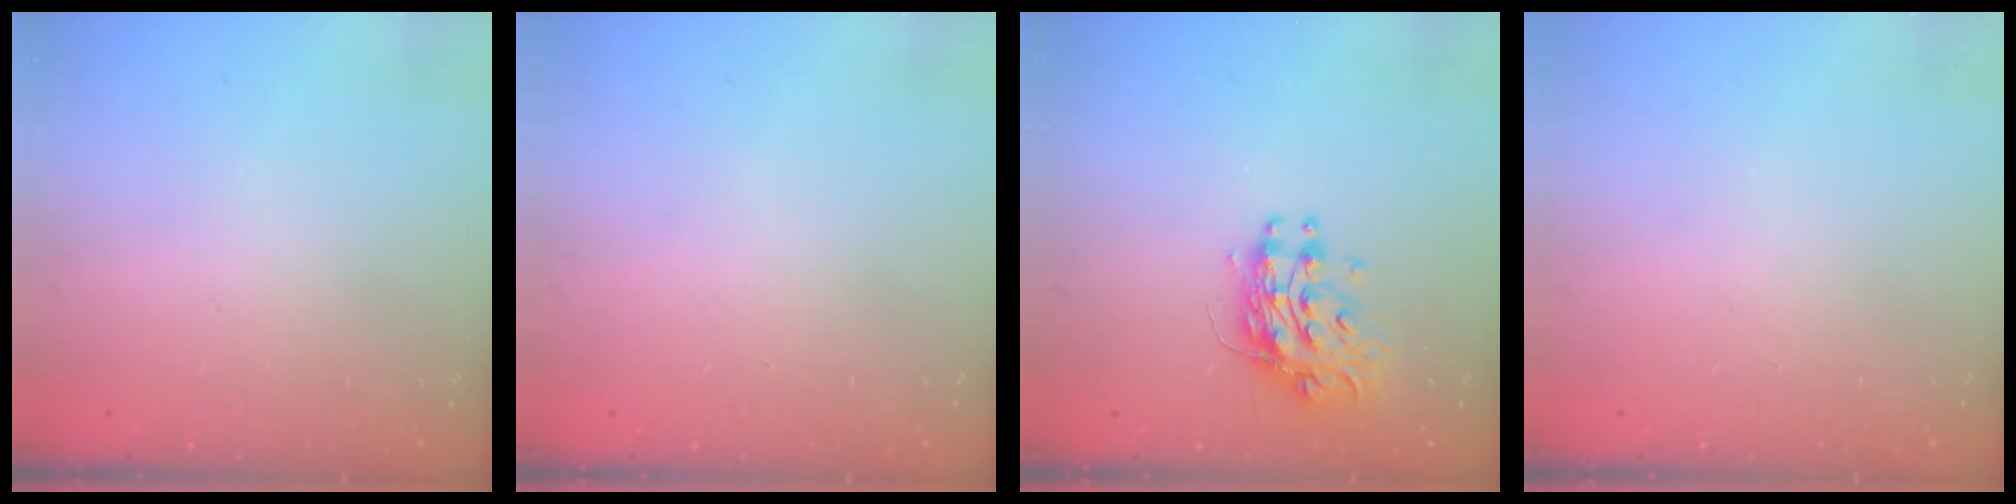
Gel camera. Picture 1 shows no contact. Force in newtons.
{"total": 0.0}
{"total": 10.3, "press": 10.3, "slide": 1.0}
{"total": 0.0}